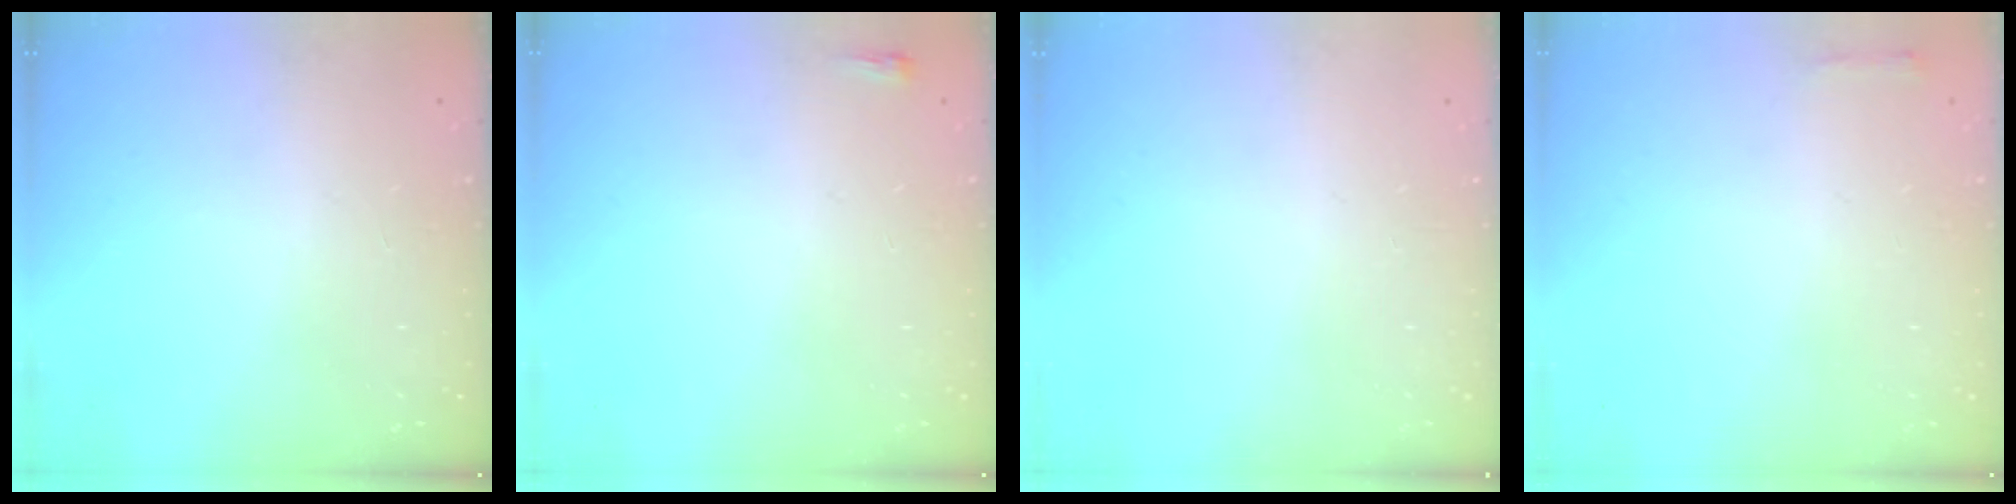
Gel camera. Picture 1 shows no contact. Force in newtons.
{"total": 2.0, "press": 2.0, "slide": 0.5}
{"total": 0.0}
{"total": 2.3, "press": 2.3, "slide": 0.5}